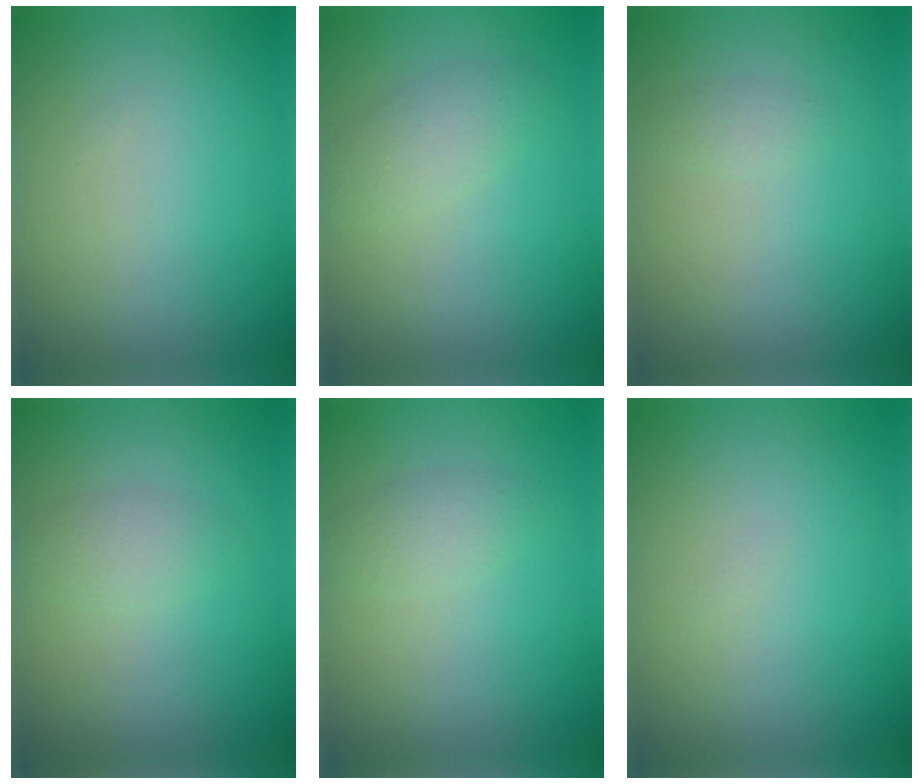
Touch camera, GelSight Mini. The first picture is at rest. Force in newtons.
{"total": 2.1, "press": 2.1, "slide": 0.1}
{"total": 0.8, "press": 0.8, "slide": 0.0}
{"total": 1.8, "press": 1.8, "slide": 0.0}
{"total": 1.6, "press": 1.6, "slide": 0.1}
{"total": 0.0}